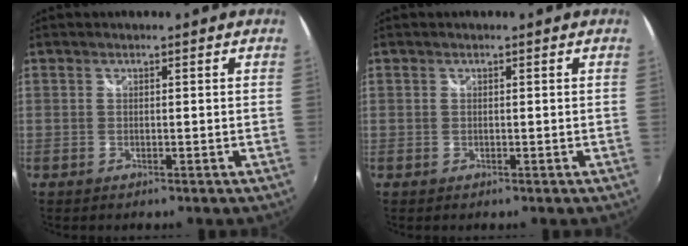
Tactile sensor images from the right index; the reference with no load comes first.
{"total": 0.0}